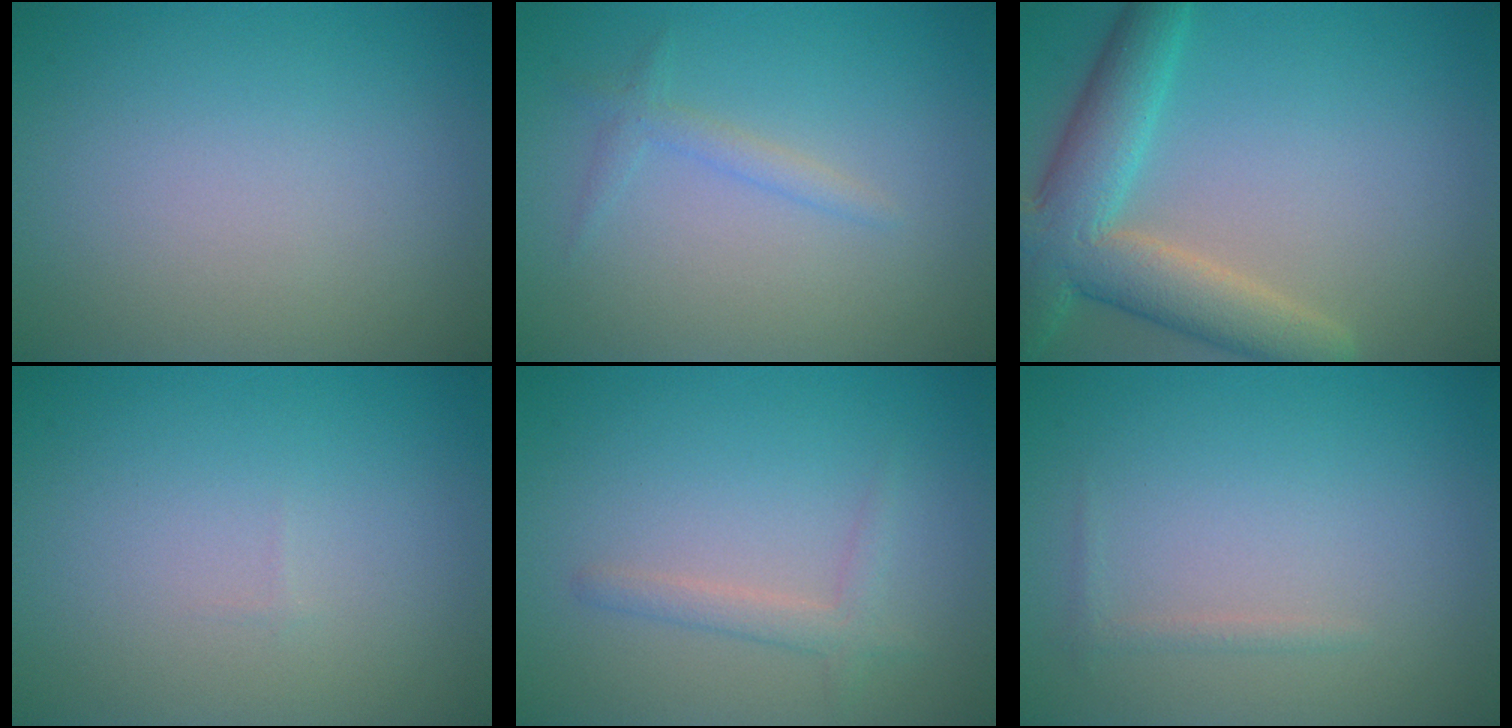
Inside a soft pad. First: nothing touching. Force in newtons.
{"total": 1.3, "press": 1.3, "slide": 0.1}
{"total": 7.3, "press": 7.3, "slide": 0.6}
{"total": 0.0}
{"total": 1.8, "press": 1.7, "slide": 0.1}
{"total": 0.7, "press": 0.7, "slide": 0.0}